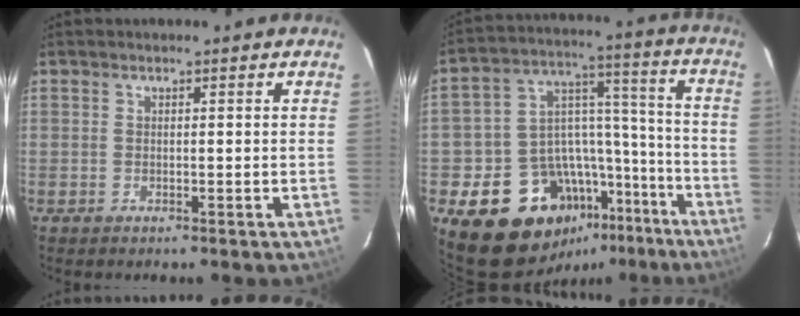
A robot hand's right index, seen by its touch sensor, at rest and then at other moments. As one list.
[{"total": 19.5, "force": [-13.0, 12.7, 7.0], "torque": [-0.132, 0.074, -0.174]}]